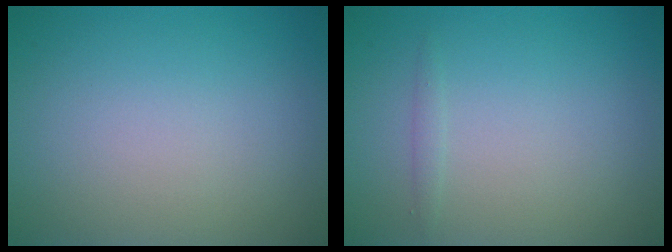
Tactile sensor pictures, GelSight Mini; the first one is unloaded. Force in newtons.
{"total": 0.5, "press": 0.5, "slide": 0.0}